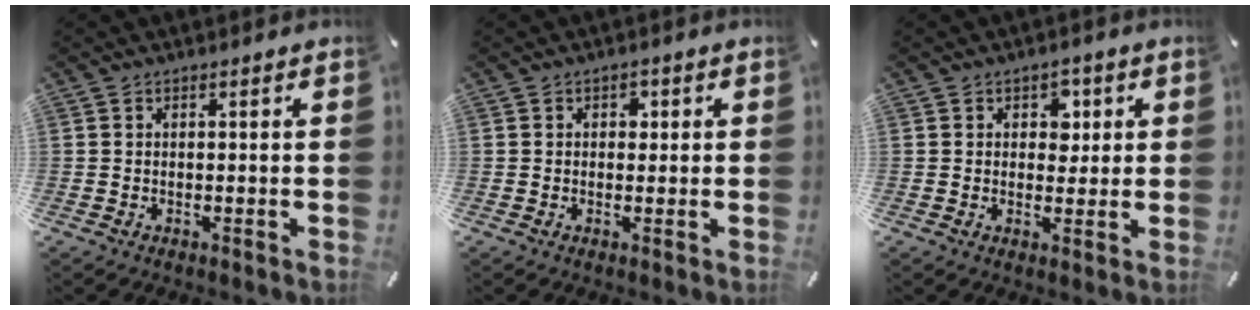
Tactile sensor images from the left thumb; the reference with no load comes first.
{"total": 1.7, "force": [0.2, 1.4, 0.9], "torque": [-0.004, 0.002, -0.003]}
{"total": 4.1, "force": [1.1, 3.4, 2.0], "torque": [-0.007, -0.007, 0.008]}